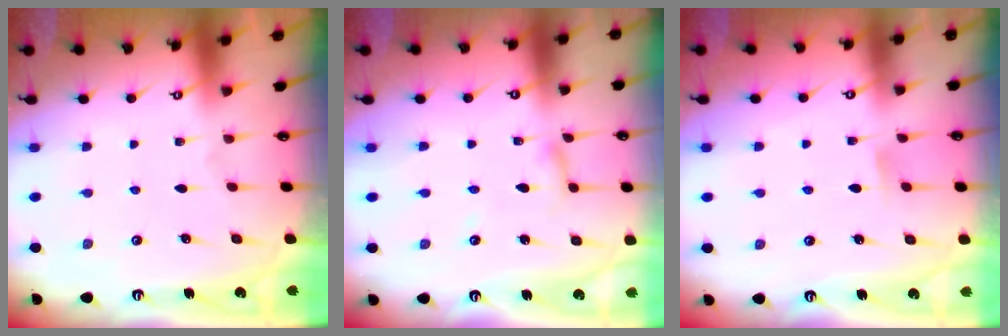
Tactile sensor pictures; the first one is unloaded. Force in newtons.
{"total": 2.7, "press": 2.7, "slide": 0.1}
{"total": 3.6, "press": 3.5, "slide": 0.6}